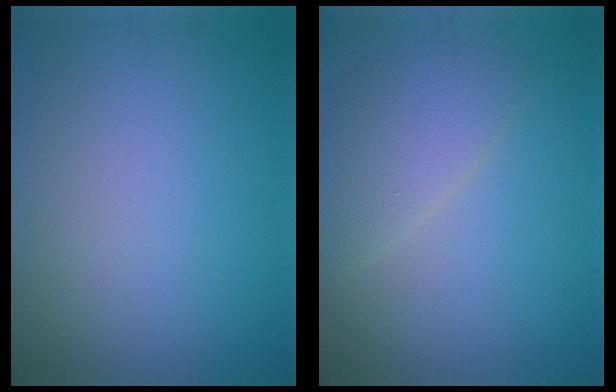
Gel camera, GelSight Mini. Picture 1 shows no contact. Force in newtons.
{"total": 2.9, "press": 2.9, "slide": 0.2}